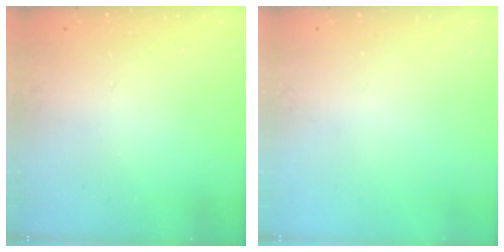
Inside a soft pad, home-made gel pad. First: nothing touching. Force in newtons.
{"total": 0.0}